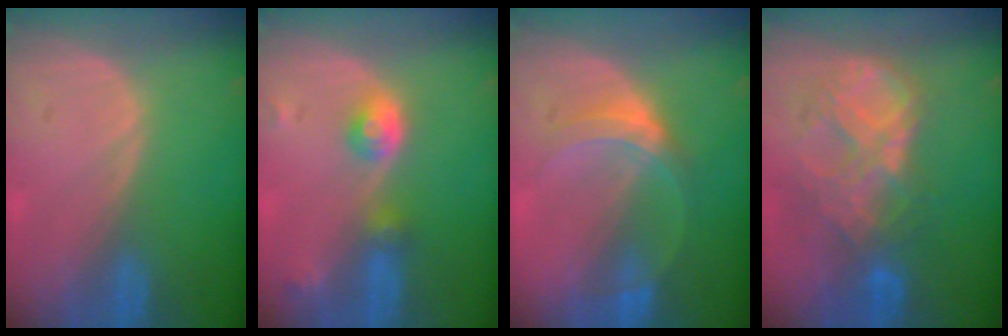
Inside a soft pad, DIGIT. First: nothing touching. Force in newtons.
{"total": 4.2, "press": 4.0, "slide": 1.4}
{"total": 5.1, "press": 4.8, "slide": 1.7}
{"total": 9.1, "press": 7.8, "slide": 4.7}